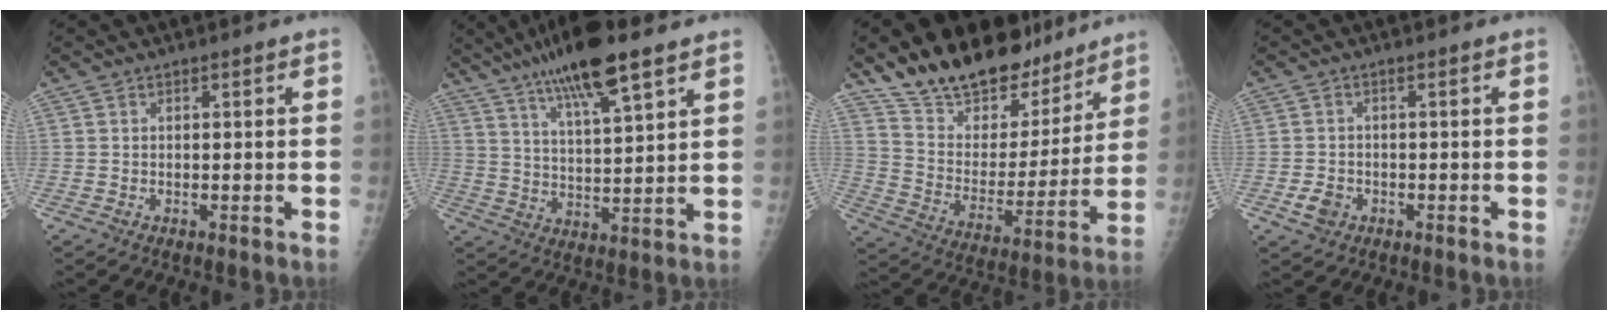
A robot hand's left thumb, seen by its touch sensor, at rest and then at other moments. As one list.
[{"total": 14.5, "force": [9.4, 2.9, 10.7], "torque": [-0.181, -0.032, 0.166]}, {"total": 22.6, "force": [18.4, 9.9, 8.5], "torque": [-0.101, -0.100, 0.302]}, {"total": 2.9, "force": [-1.2, 2.3, 1.4], "torque": [-0.022, 0.003, -0.018]}]